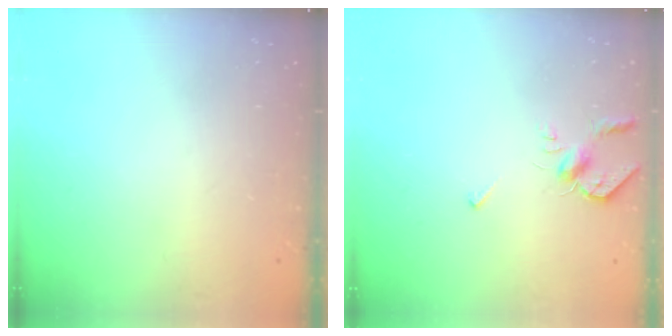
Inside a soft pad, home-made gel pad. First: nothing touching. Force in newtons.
{"total": 4.4, "press": 4.3, "slide": 0.9}